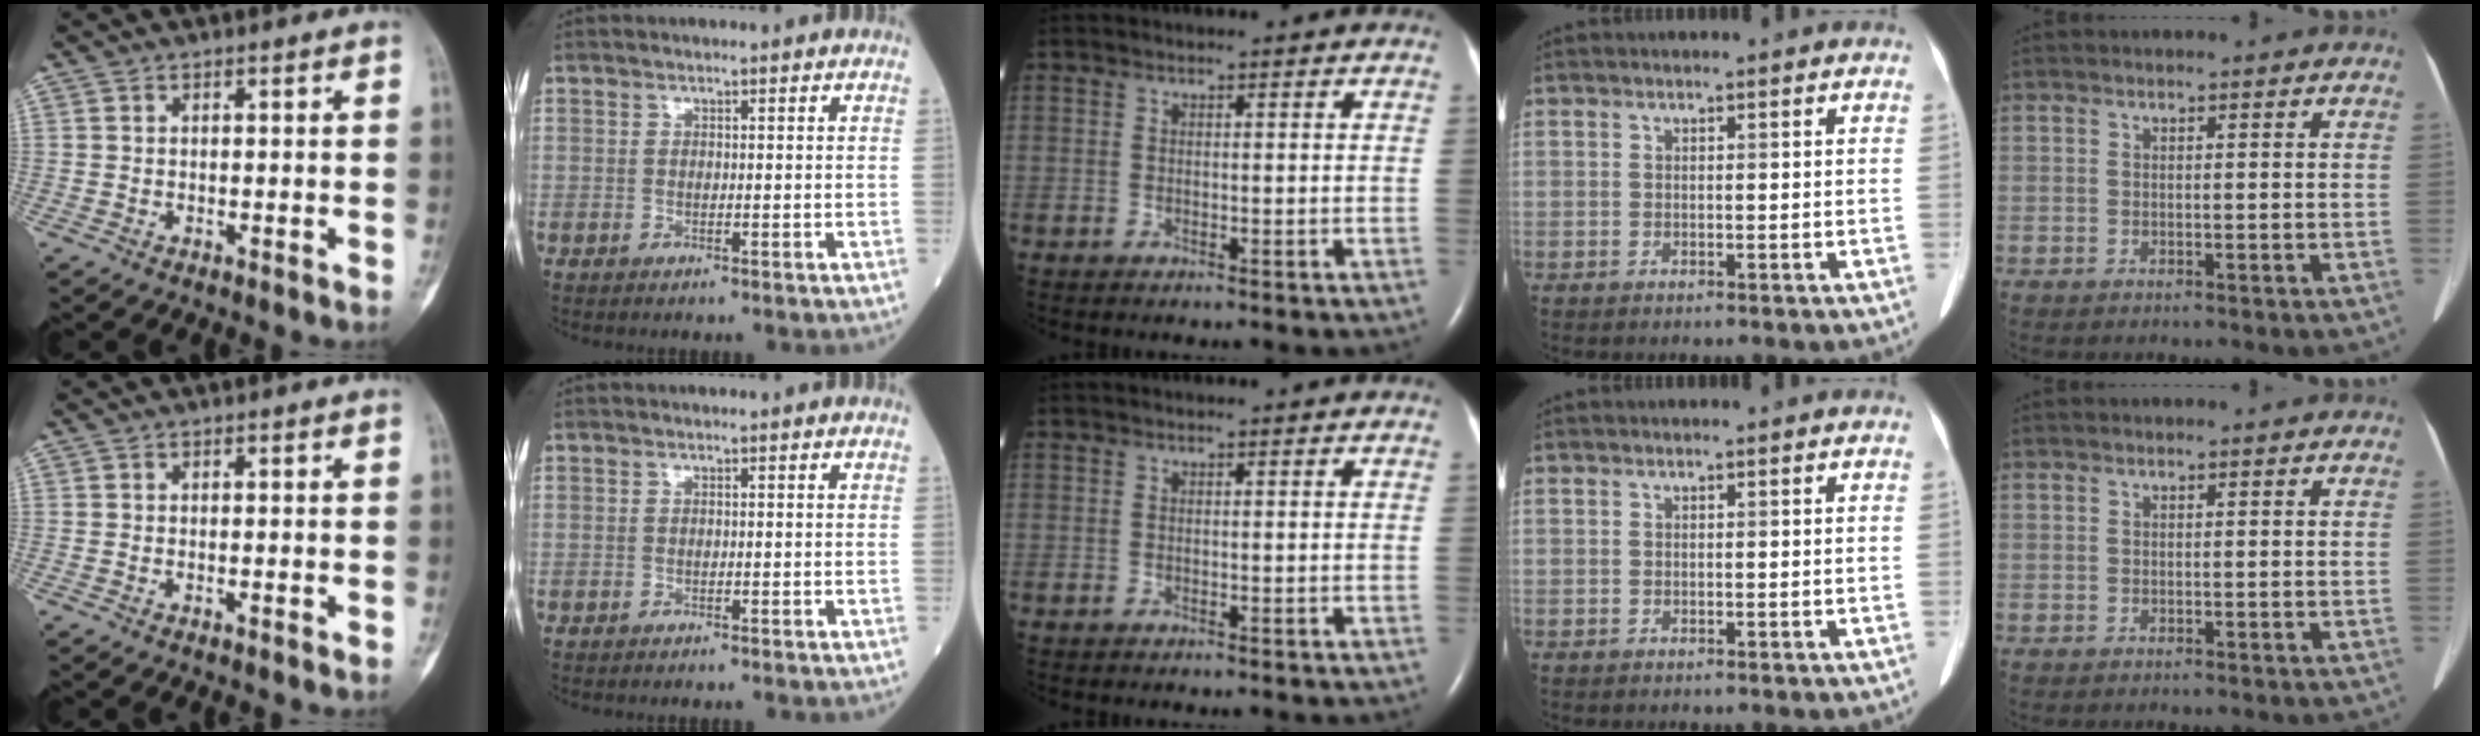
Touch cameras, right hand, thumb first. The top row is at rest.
{"thumb": {"total": 0.6, "force": [-0.3, 0.1, 0.5], "torque": [-0.008, 0.000, -0.004]}, "index": {"total": 0.7, "force": [-0.7, 0.1, 0.3], "torque": [-0.003, 0.000, -0.008]}}